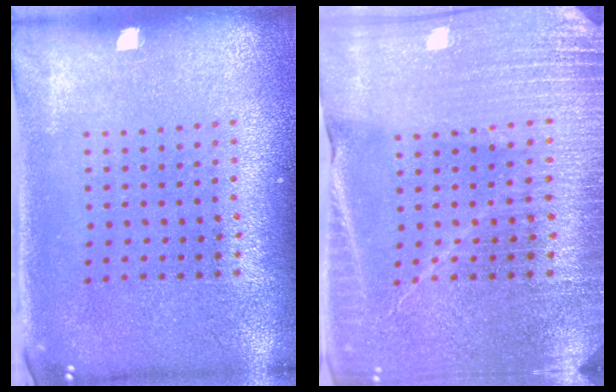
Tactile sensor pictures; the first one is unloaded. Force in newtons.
{"total": 3.4, "press": 3.3, "slide": 0.7}